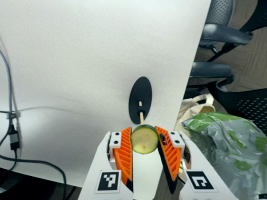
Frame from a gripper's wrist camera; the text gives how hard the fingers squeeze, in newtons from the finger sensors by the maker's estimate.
{"total": 11.1, "left": 11.2, "right": 10.9}